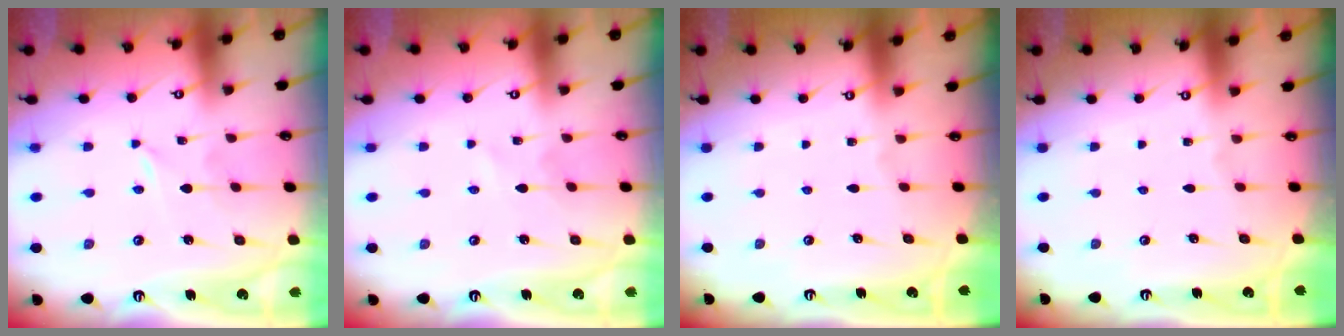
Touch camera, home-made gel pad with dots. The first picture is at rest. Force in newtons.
{"total": 2.2, "press": 2.2, "slide": 0.2}
{"total": 0.0}
{"total": 0.0}